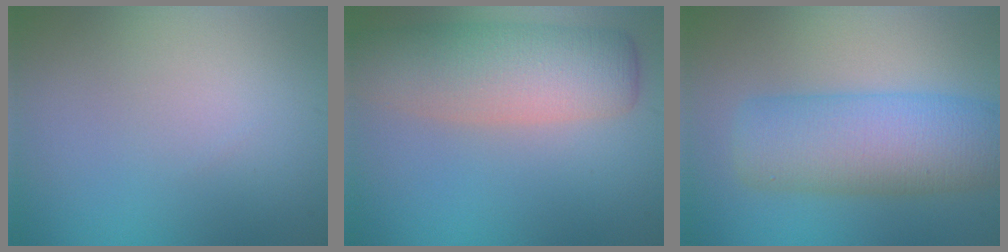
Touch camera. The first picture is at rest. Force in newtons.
{"total": 7.3, "press": 7.3, "slide": 0.4}
{"total": 7.9, "press": 7.9, "slide": 0.3}